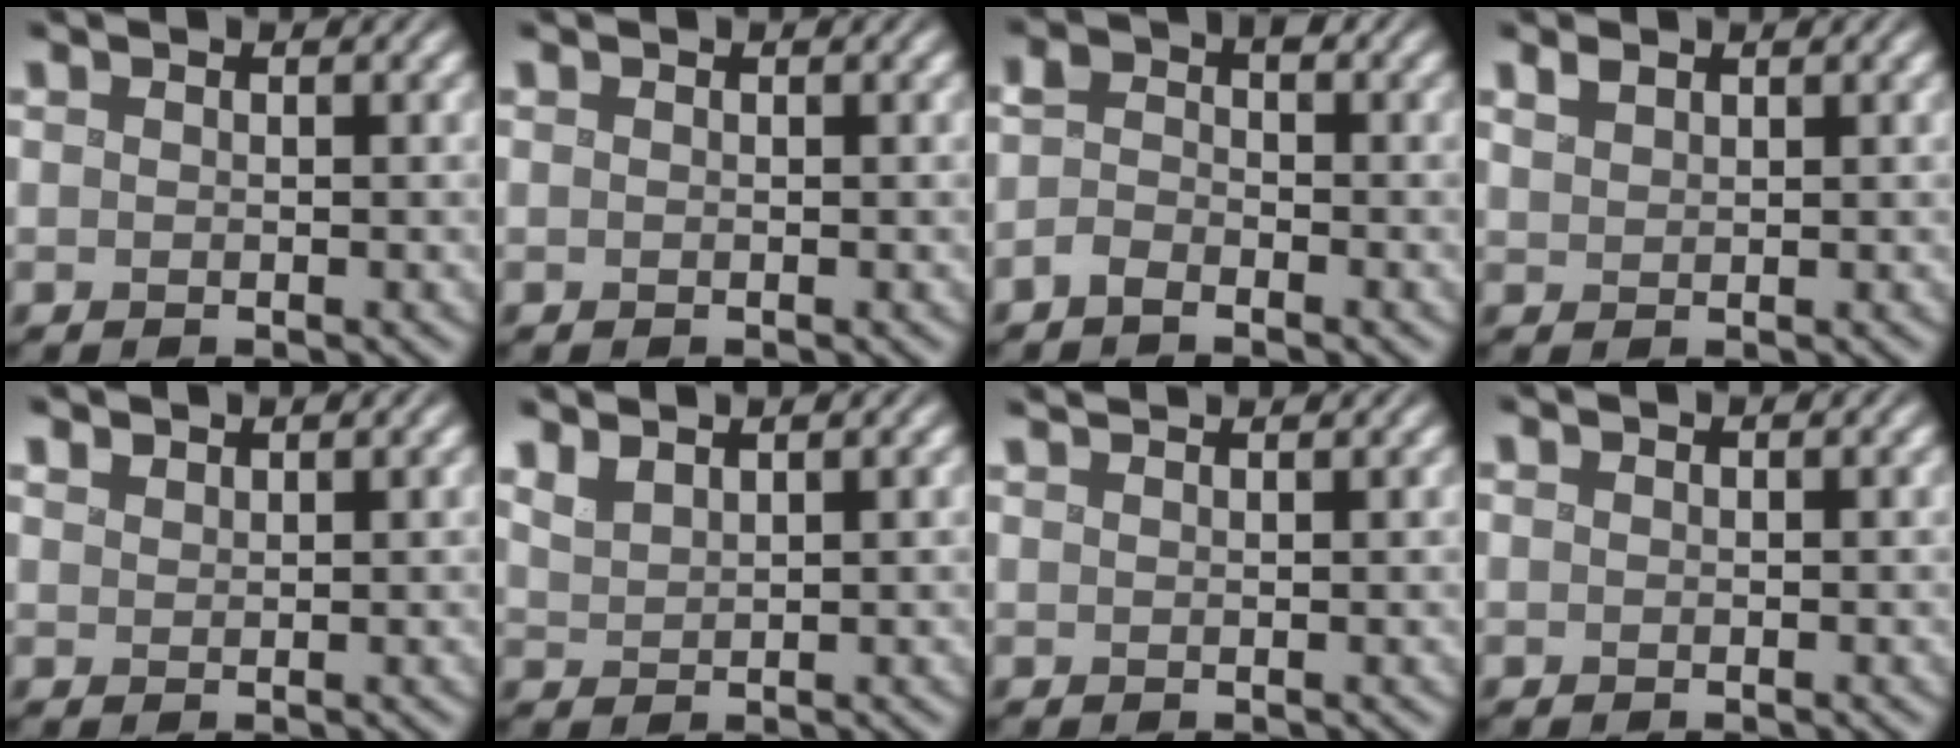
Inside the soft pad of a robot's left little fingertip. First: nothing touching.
{"total": 0.0}
{"total": 2.0, "force": [-1.2, 0.9, 1.4], "torque": [-0.028, 0.004, -0.030]}
{"total": 1.2, "force": [1.0, 0.5, 0.4], "torque": [-0.013, 0.002, 0.023]}
{"total": 1.2, "force": [1.2, 0.2, 0.2], "torque": [-0.006, 0.003, 0.028]}
{"total": 2.2, "force": [1.9, 0.6, 1.0], "torque": [-0.015, 0.006, 0.036]}
{"total": 2.4, "force": [2.0, 0.7, 1.2], "torque": [-0.003, 0.006, 0.007]}
{"total": 0.0}